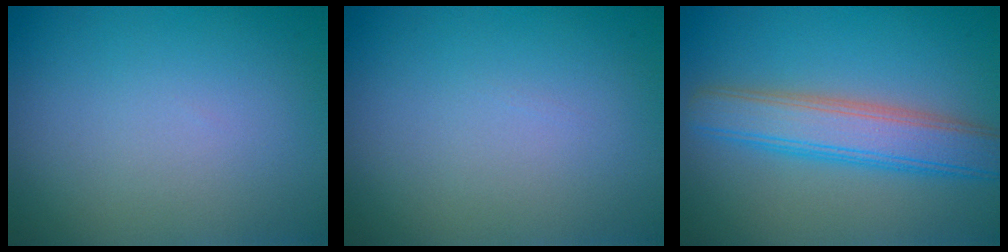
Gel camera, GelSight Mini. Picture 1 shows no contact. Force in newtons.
{"total": 0.0}
{"total": 5.6, "press": 5.6, "slide": 0.2}